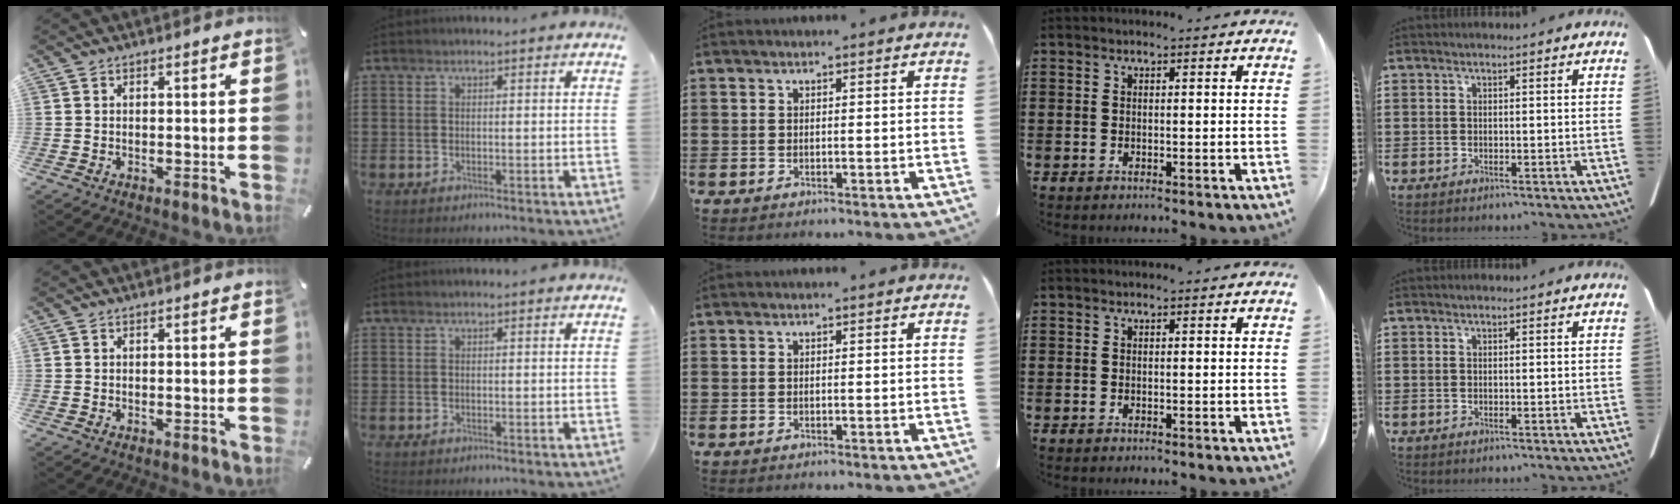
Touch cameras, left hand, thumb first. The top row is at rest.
{}